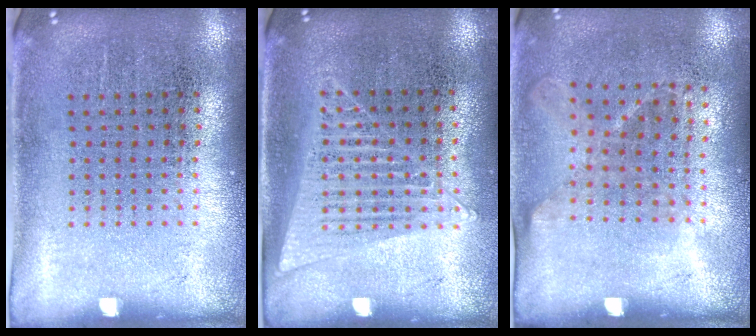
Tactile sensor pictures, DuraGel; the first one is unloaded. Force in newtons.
{"total": 1.2, "press": 1.2, "slide": 0.4}
{"total": 1.2, "press": 0.9, "slide": 0.7}